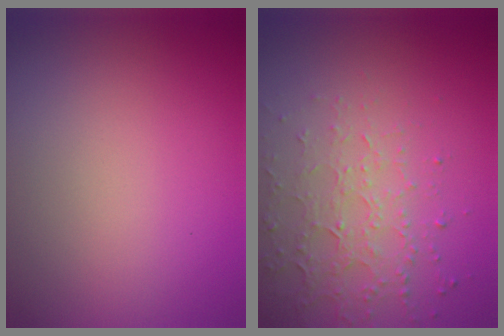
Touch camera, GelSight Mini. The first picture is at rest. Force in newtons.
{"total": 4.5, "press": 3.2, "slide": 3.2}